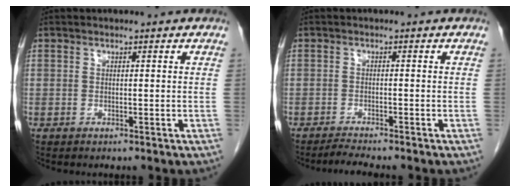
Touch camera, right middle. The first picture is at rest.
{"total": 2.7, "force": [-2.5, -0.4, 0.9], "torque": [-0.023, -0.011, -0.044]}